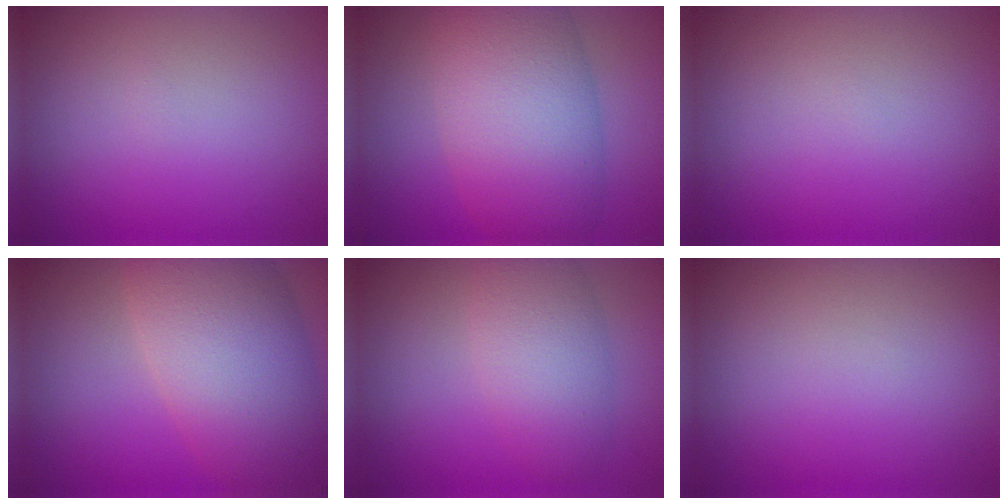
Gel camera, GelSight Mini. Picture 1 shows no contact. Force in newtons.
{"total": 10.0, "press": 9.9, "slide": 0.7}
{"total": 0.0}
{"total": 10.4, "press": 10.4, "slide": 0.2}
{"total": 4.6, "press": 4.6, "slide": 0.1}
{"total": 0.0}